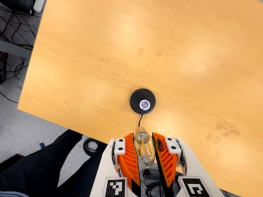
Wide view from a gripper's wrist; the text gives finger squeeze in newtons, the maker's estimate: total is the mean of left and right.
{"total": 23.4, "left": 26.3, "right": 20.5}